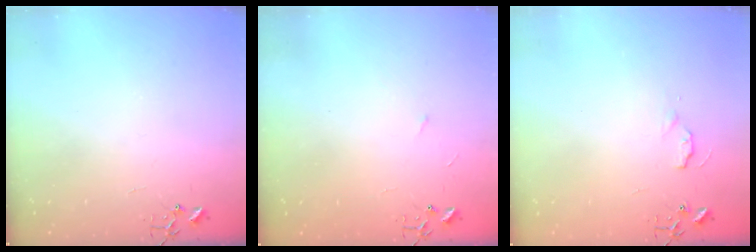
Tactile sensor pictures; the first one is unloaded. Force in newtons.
{"total": 2.6, "press": 2.6, "slide": 0.4}
{"total": 3.8, "press": 3.7, "slide": 0.5}